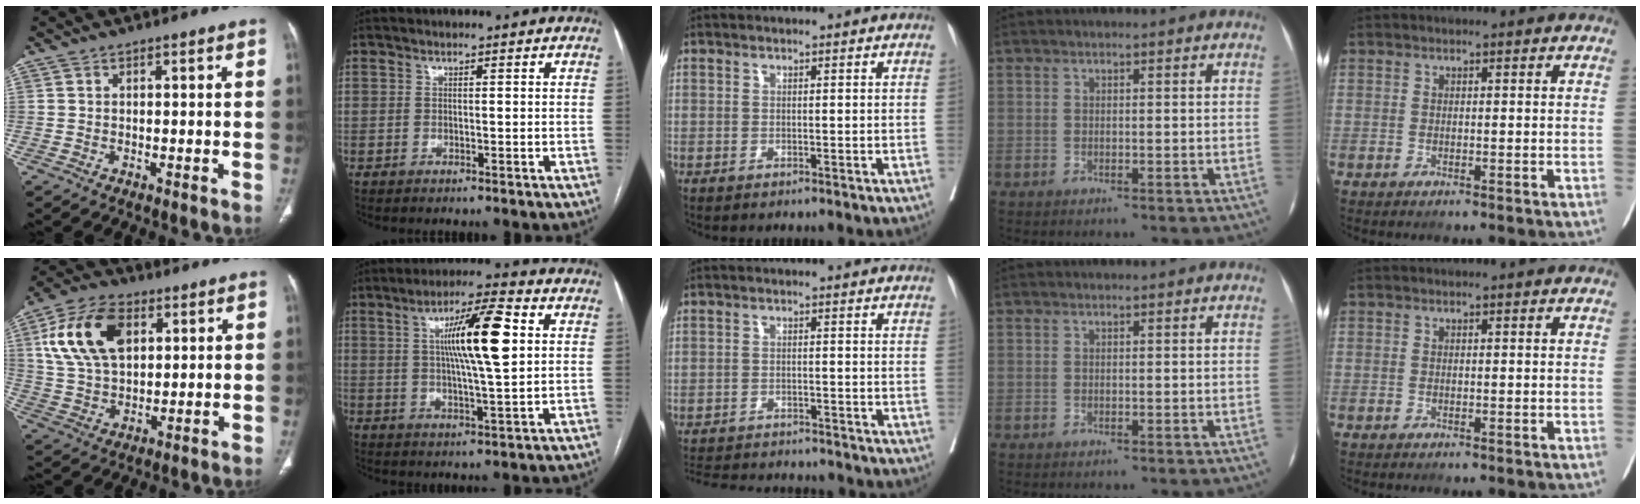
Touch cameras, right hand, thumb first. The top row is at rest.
{"thumb": {"total": 15.7, "force": [5.2, 9.5, 11.3], "torque": [-0.203, -0.001, 0.099]}, "index": {"total": 12.1, "force": [2.7, 0.9, 11.8], "torque": [-0.201, 0.008, 0.043]}, "middle": {"total": 11.9, "force": [-11.2, 2.0, 3.4], "torque": [-0.064, 0.000, -0.154]}}